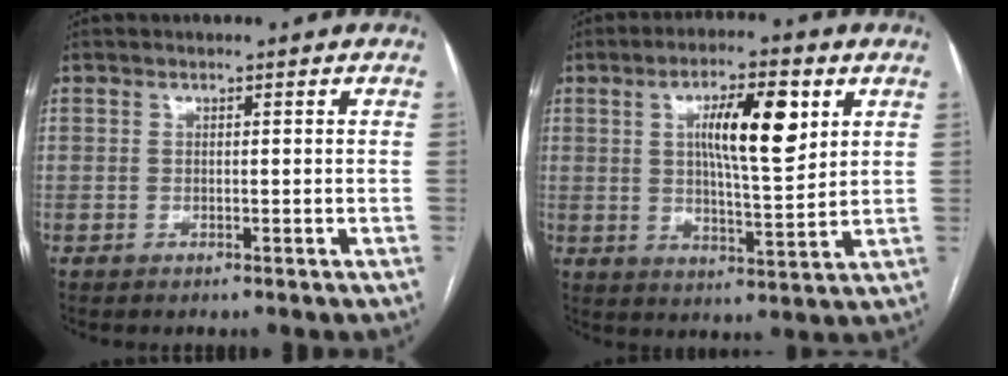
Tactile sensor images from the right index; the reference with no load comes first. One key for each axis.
{"total": 11.0, "fx": 3.6, "fy": 2.3, "fz": 10.2, "tx": -0.170, "ty": 0.005, "tz": 0.060}